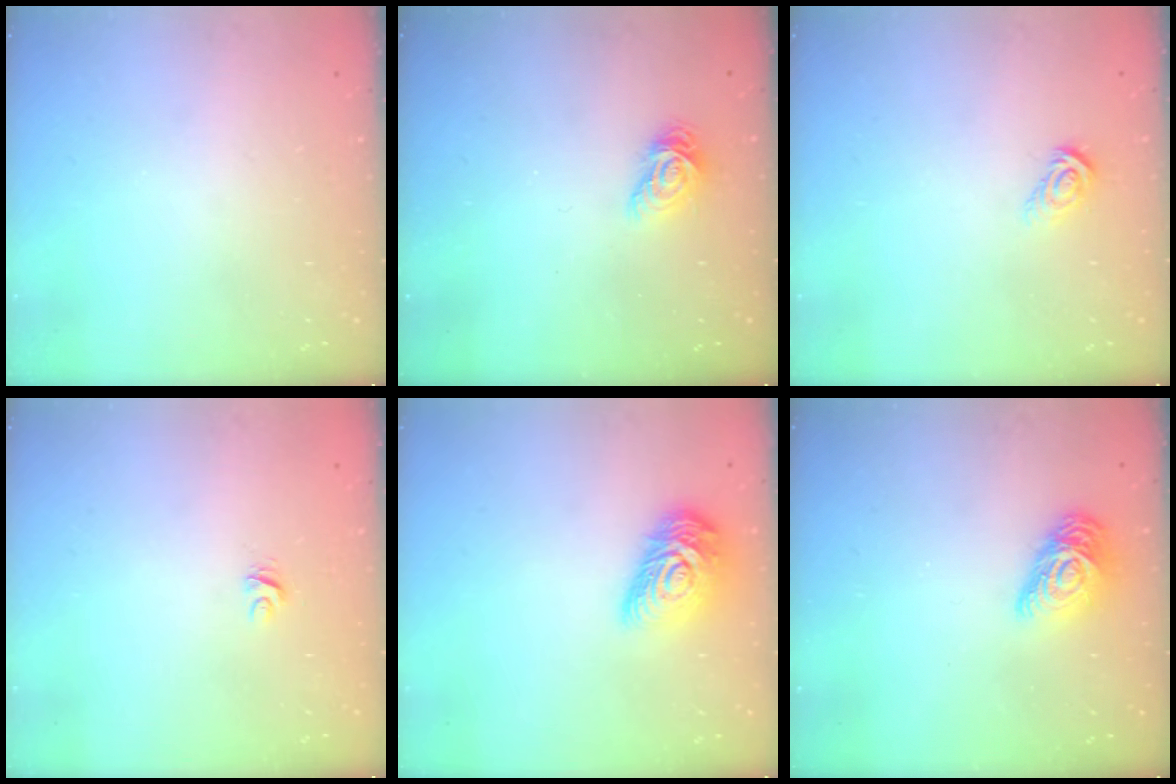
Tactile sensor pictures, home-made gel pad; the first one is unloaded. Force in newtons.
{"total": 7.6, "press": 7.6, "slide": 0.0}
{"total": 5.7, "press": 5.7, "slide": 0.1}
{"total": 3.7, "press": 3.7, "slide": 0.2}
{"total": 14.0, "press": 14.0, "slide": 0.7}
{"total": 11.5, "press": 11.5, "slide": 0.4}